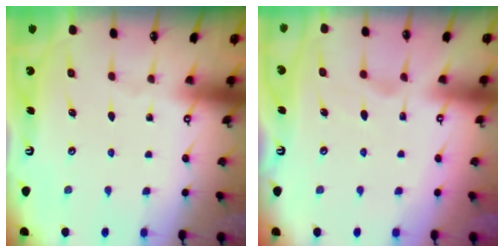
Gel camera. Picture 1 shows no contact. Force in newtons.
{"total": 1.7, "press": 1.2, "slide": 1.2}